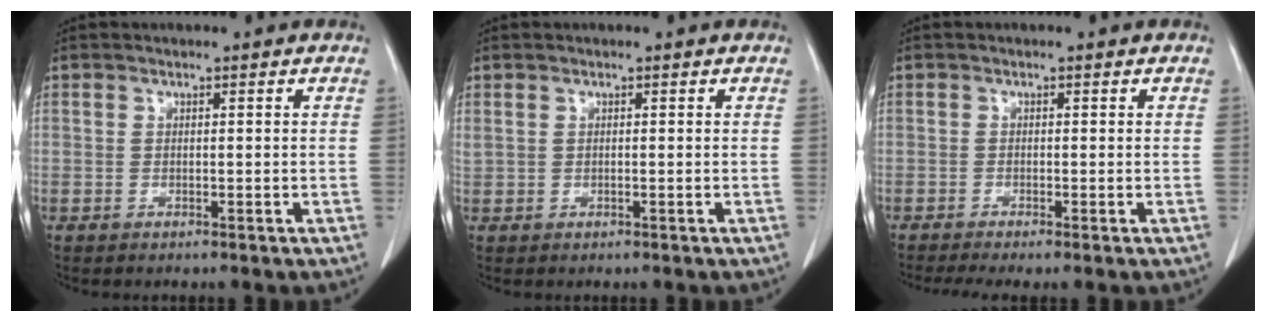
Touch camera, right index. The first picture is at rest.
{"total": 0.9, "force": [0.3, 0.5, 0.8], "torque": [-0.031, 0.009, 0.016]}
{"total": 3.2, "force": [-2.3, 0.2, 2.2], "torque": [-0.037, -0.009, -0.040]}